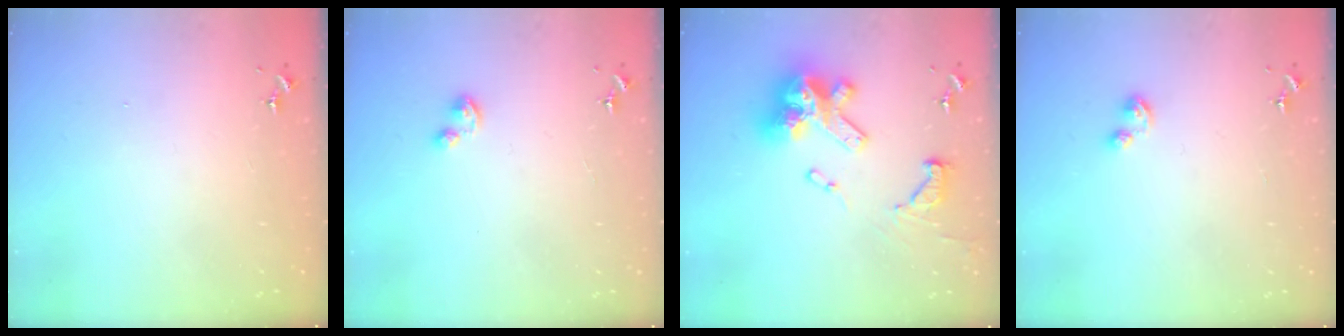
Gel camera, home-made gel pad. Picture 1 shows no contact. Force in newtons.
{"total": 1.9, "press": 1.9, "slide": 0.3}
{"total": 20.9, "press": 20.8, "slide": 1.9}
{"total": 3.2, "press": 3.1, "slide": 0.4}